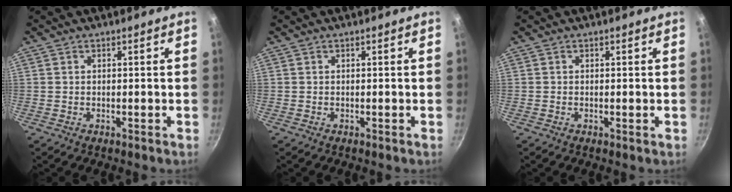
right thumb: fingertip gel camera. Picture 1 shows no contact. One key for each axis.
{"total": 0.0}
{"total": 0.0}